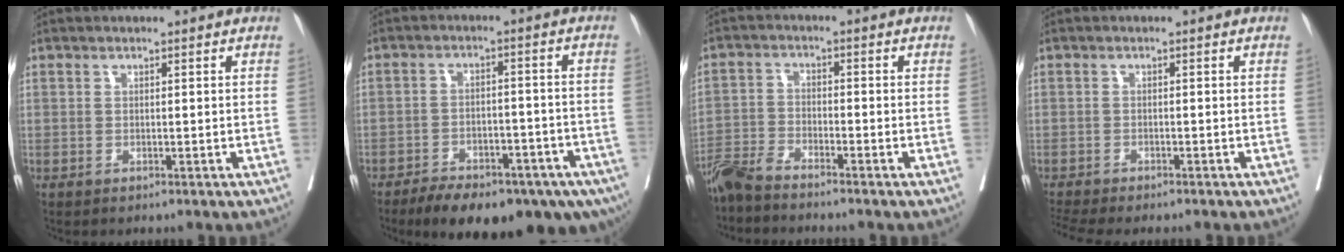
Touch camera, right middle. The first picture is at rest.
{"total": 18.9, "force": [-13.0, 7.2, 11.7], "torque": [-0.150, 0.005, -0.176]}
{"total": 4.7, "force": [-4.4, -0.2, 1.6], "torque": [-0.032, -0.016, -0.092]}
{"total": 7.3, "force": [-6.6, 0.8, 3.1], "torque": [-0.045, -0.003, -0.102]}